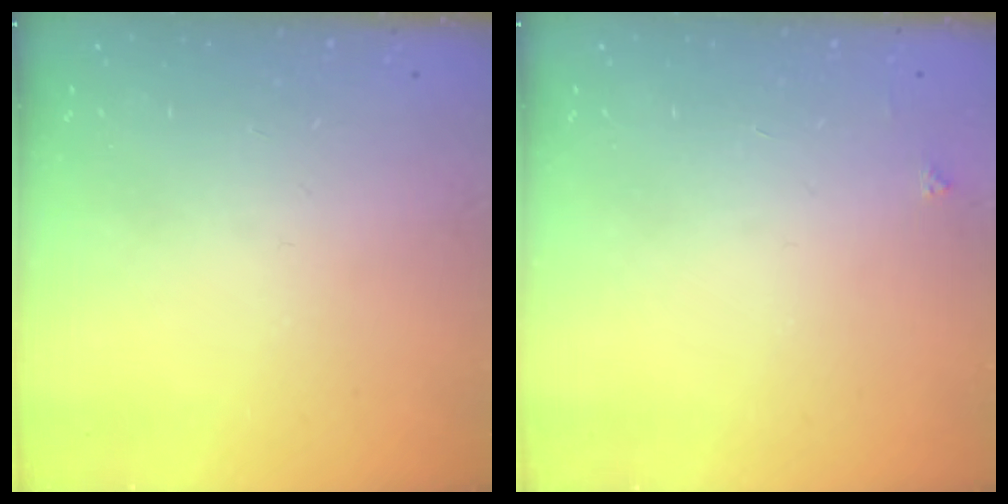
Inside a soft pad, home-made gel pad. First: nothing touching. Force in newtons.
{"total": 2.1, "press": 2.1, "slide": 0.3}